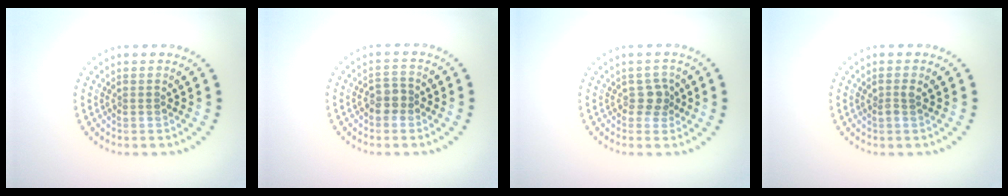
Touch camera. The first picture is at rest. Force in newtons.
{"total": 1.9, "press": 1.8, "slide": 0.7}
{"total": 1.5, "press": 1.2, "slide": 0.9}
{"total": 0.7, "press": 0.6, "slide": 0.2}